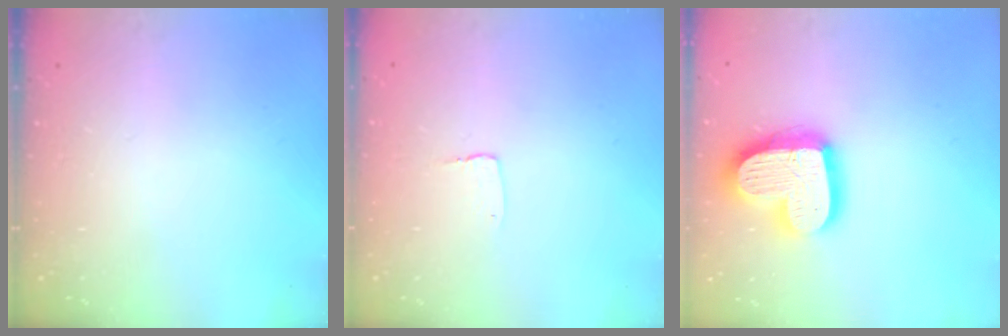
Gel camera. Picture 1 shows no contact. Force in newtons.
{"total": 2.7, "press": 2.7, "slide": 0.2}
{"total": 19.4, "press": 19.3, "slide": 1.5}